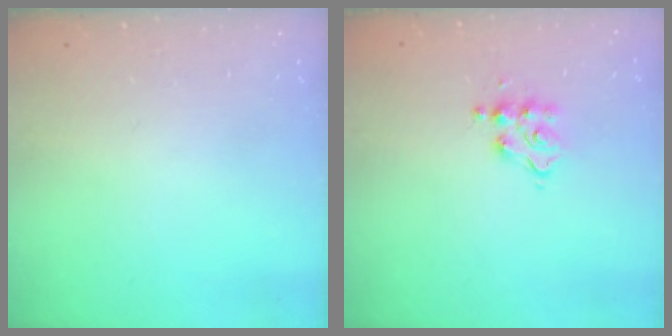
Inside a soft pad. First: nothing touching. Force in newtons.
{"total": 4.8, "press": 4.8, "slide": 0.5}